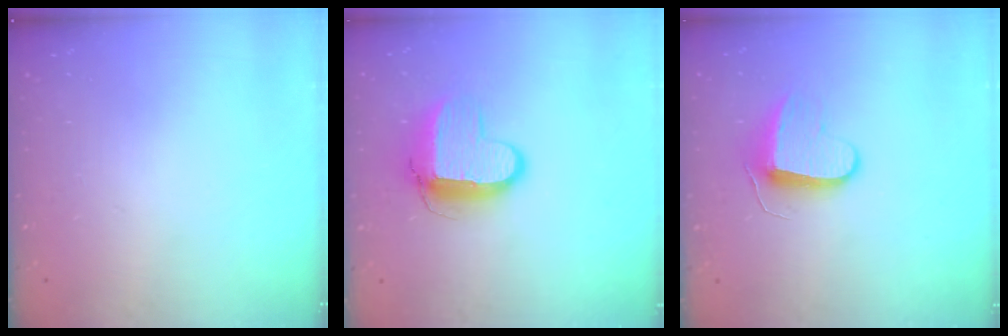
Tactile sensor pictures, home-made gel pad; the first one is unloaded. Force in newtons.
{"total": 11.1, "press": 11.0, "slide": 0.9}
{"total": 8.9, "press": 8.9, "slide": 0.1}